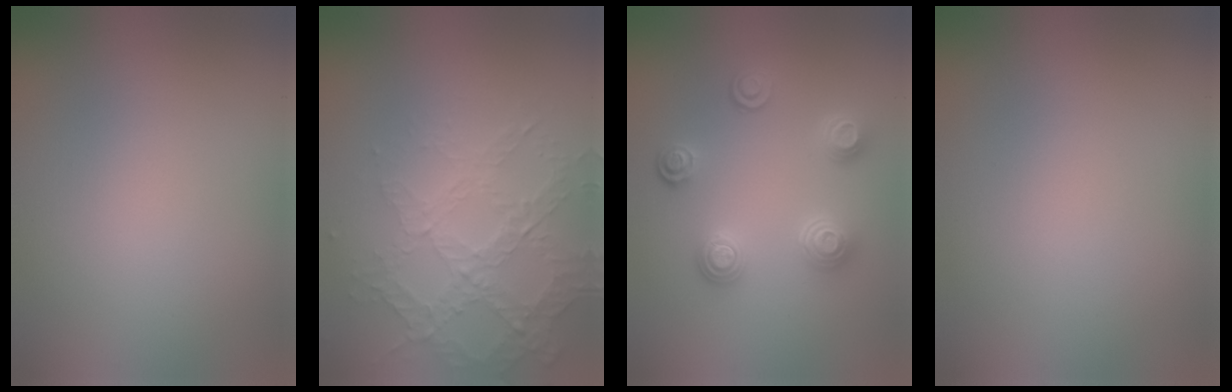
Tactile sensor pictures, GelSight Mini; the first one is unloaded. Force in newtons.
{"total": 3.7, "press": 3.4, "slide": 1.4}
{"total": 3.8, "press": 3.2, "slide": 1.9}
{"total": 0.0}